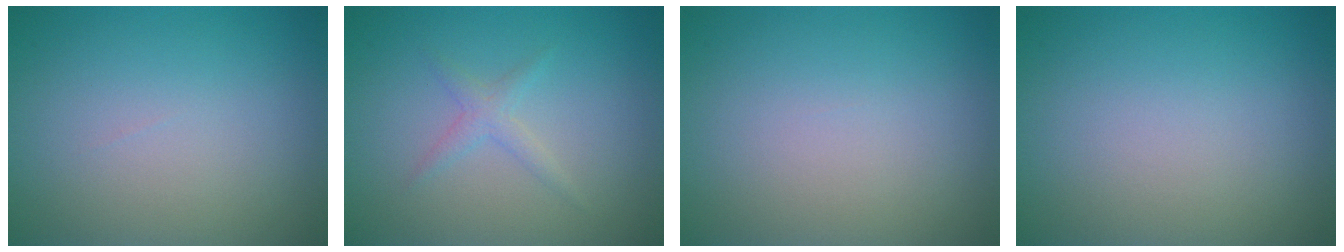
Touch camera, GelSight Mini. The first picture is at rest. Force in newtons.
{"total": 1.3, "press": 1.3, "slide": 0.1}
{"total": 0.0}
{"total": 0.0}